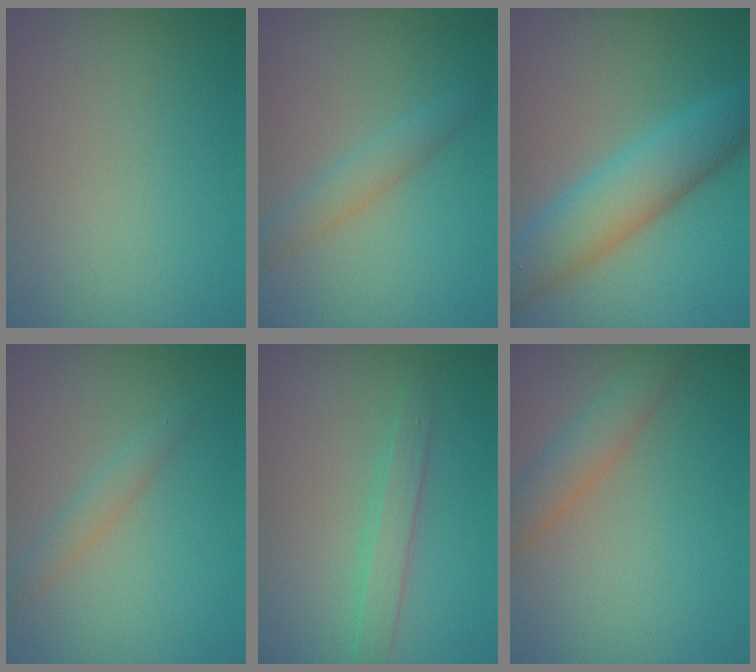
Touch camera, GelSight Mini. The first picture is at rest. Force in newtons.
{"total": 2.0, "press": 2.0, "slide": 0.1}
{"total": 6.6, "press": 6.6, "slide": 0.2}
{"total": 1.5, "press": 1.5, "slide": 0.1}
{"total": 2.0, "press": 2.0, "slide": 0.1}
{"total": 2.9, "press": 2.9, "slide": 0.1}